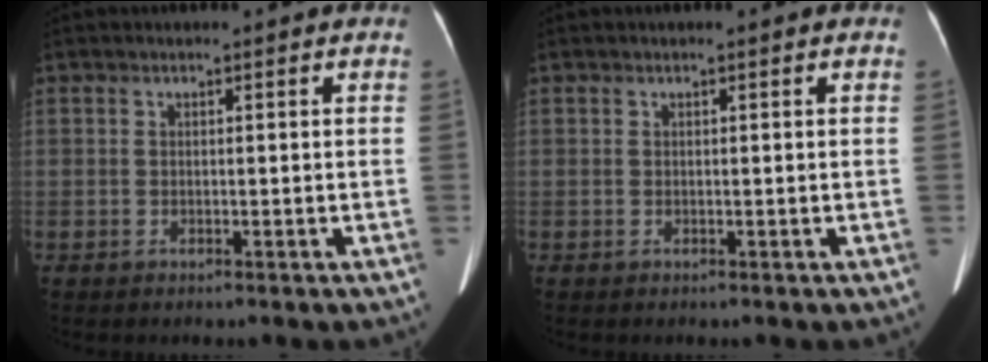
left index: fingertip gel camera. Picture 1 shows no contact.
{"total": 0.0}